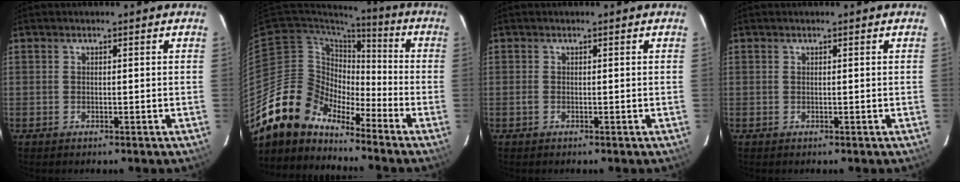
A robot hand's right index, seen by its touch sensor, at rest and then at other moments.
{"total": 12.3, "force": [-10.6, 6.1, 0.7], "torque": [-0.022, 0.035, -0.207]}
{"total": 0.6, "force": [-0.1, 0.3, 0.4], "torque": [-0.009, 0.000, -0.004]}
{"total": 0.0}